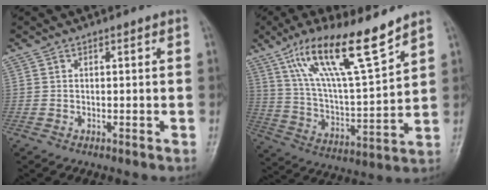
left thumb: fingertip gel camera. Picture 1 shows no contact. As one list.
[{"total": 17.5, "force": [11.7, 2.9, 12.6], "torque": [-0.213, -0.056, 0.220]}]